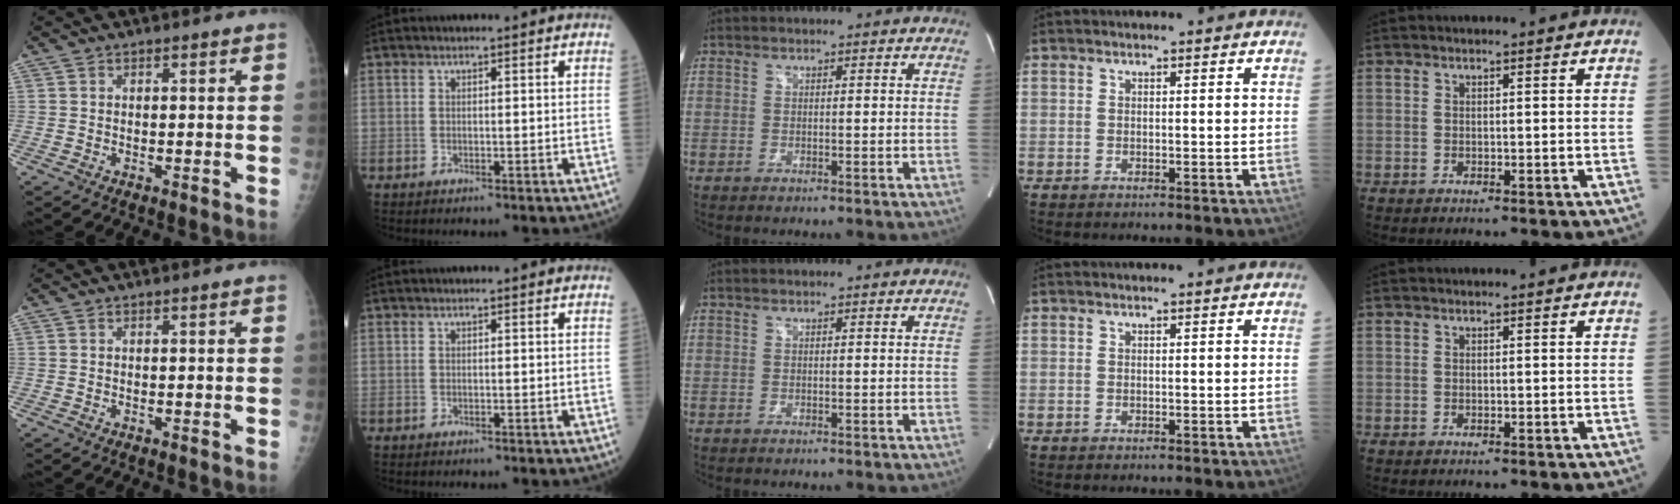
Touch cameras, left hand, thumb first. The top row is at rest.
{}